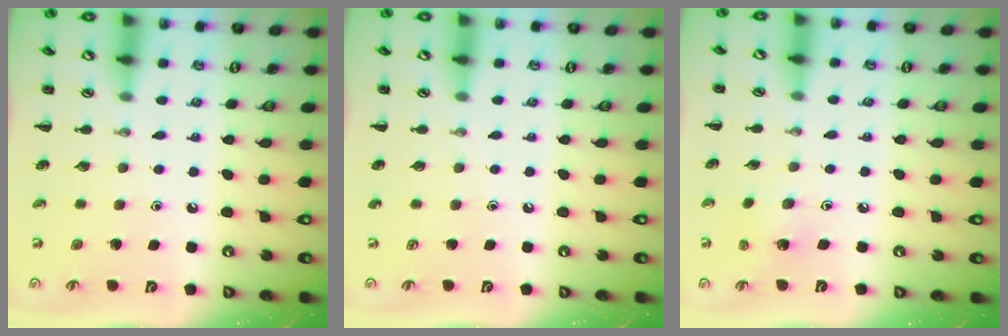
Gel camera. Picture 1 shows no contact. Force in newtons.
{"total": 0.0}
{"total": 2.9, "press": 2.7, "slide": 0.9}